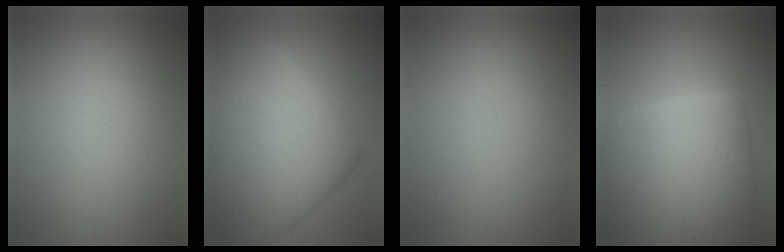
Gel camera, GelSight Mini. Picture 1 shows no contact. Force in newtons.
{"total": 12.4, "press": 12.4, "slide": 0.2}
{"total": 0.0}
{"total": 12.6, "press": 12.6, "slide": 0.9}